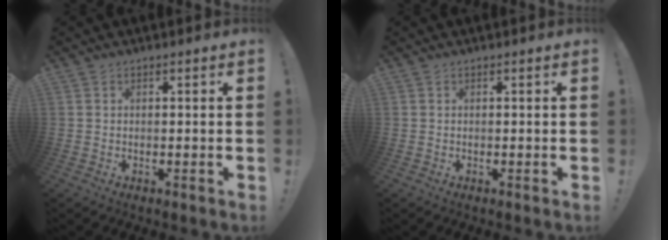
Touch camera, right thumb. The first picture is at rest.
{"total": 0.0}